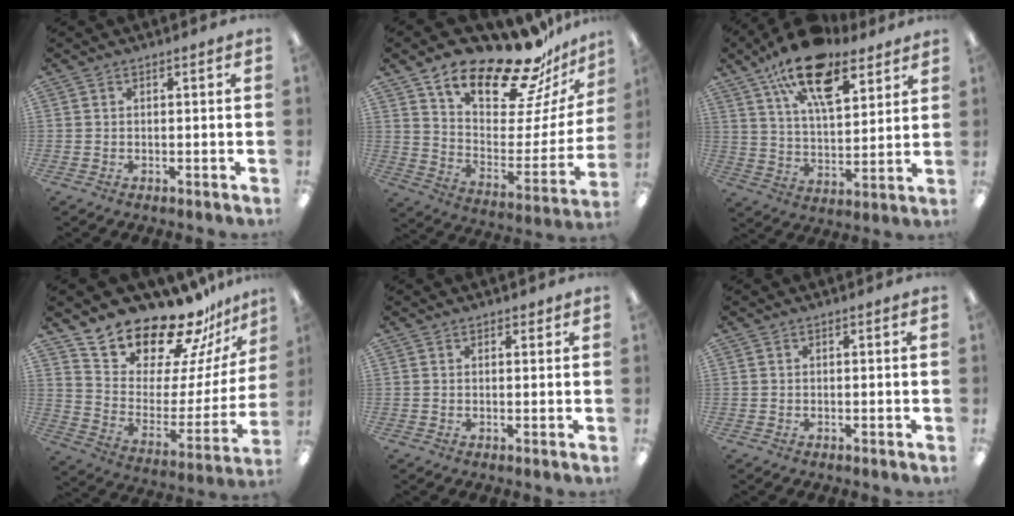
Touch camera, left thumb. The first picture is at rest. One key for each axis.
{"total": 21.9, "fx": 18.1, "fy": 6.5, "fz": 10.4, "tx": -0.169, "ty": -0.133, "tz": 0.304}
{"total": 19.1, "fx": 12.2, "fy": 8.6, "fz": 11.9, "tx": -0.196, "ty": -0.054, "tz": 0.210}
{"total": 18.9, "fx": 17.8, "fy": 5.1, "fz": 3.8, "tx": -0.072, "ty": -0.162, "tz": 0.308}
{"total": 0.9, "fx": 0.7, "fy": 0.6, "fz": 0.2, "tx": 0.003, "ty": -0.001, "tz": 0.011}
{"total": 0.0}